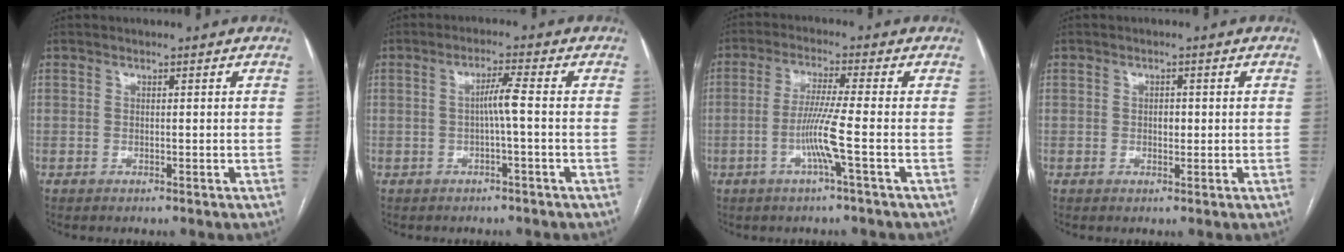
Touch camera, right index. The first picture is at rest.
{"total": 3.2, "force": [-0.5, -0.5, 3.2], "torque": [-0.055, 0.007, -0.005]}
{"total": 6.6, "force": [-2.1, -1.2, 6.1], "torque": [-0.122, -0.007, -0.044]}
{"total": 1.6, "force": [0.0, 1.0, 1.2], "torque": [-0.019, 0.002, 0.000]}